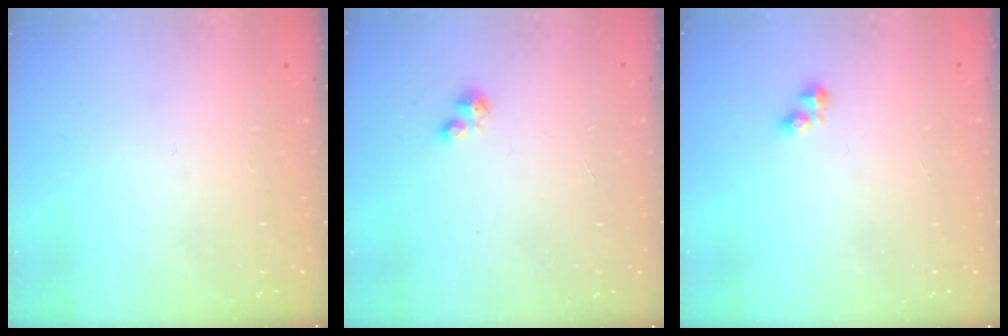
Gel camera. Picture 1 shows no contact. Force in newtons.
{"total": 2.0, "press": 2.0, "slide": 0.2}
{"total": 2.4, "press": 2.4, "slide": 0.4}